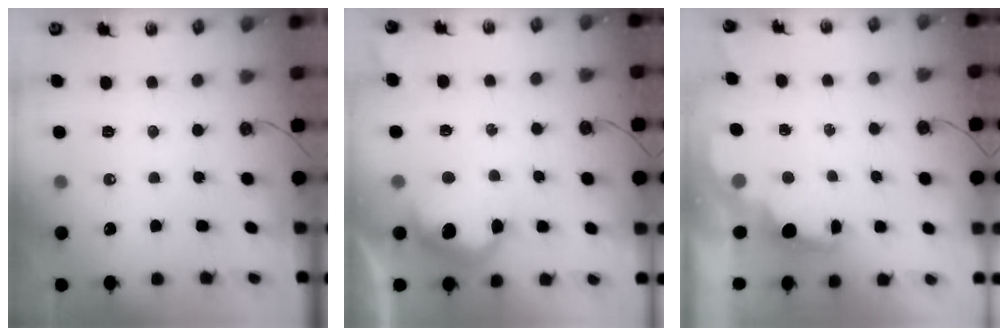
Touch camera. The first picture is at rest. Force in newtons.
{"total": 12.6, "press": 12.5, "slide": 0.9}
{"total": 1.9, "press": 1.7, "slide": 0.8}